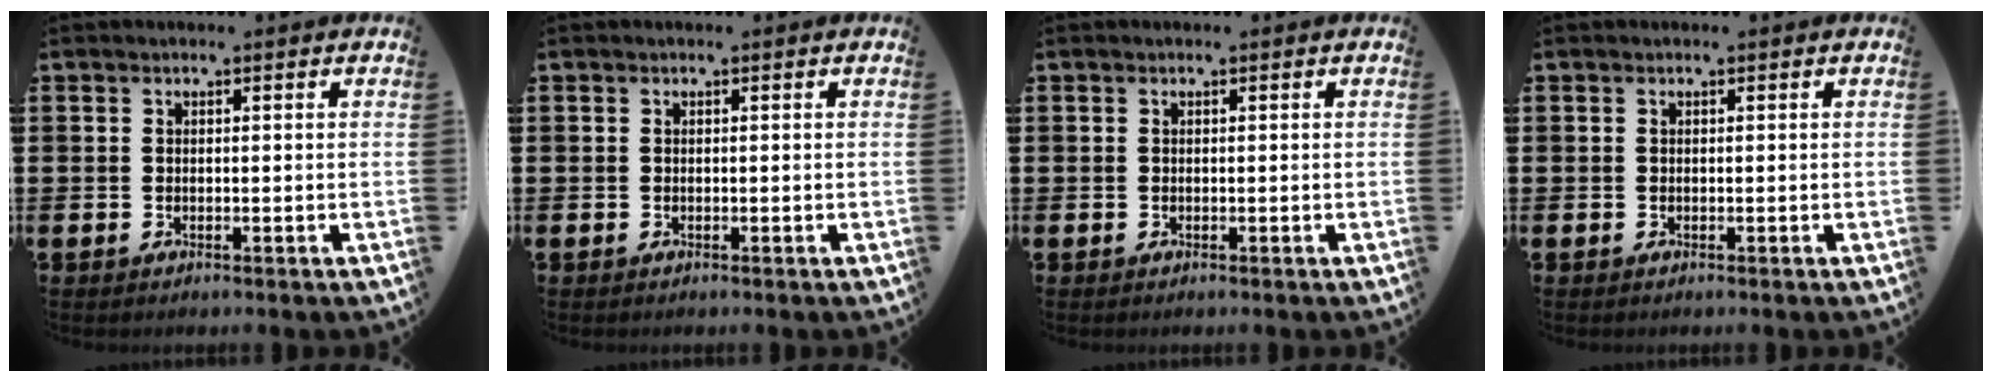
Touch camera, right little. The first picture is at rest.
{"total": 0.0}
{"total": 0.0}
{"total": 0.0}